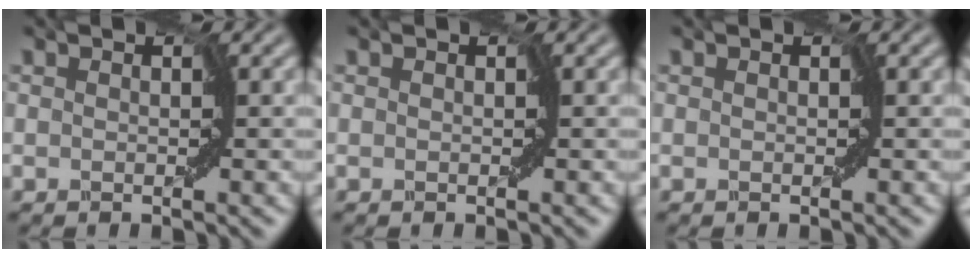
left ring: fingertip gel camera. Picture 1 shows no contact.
{"total": 0.0}
{"total": 0.0}